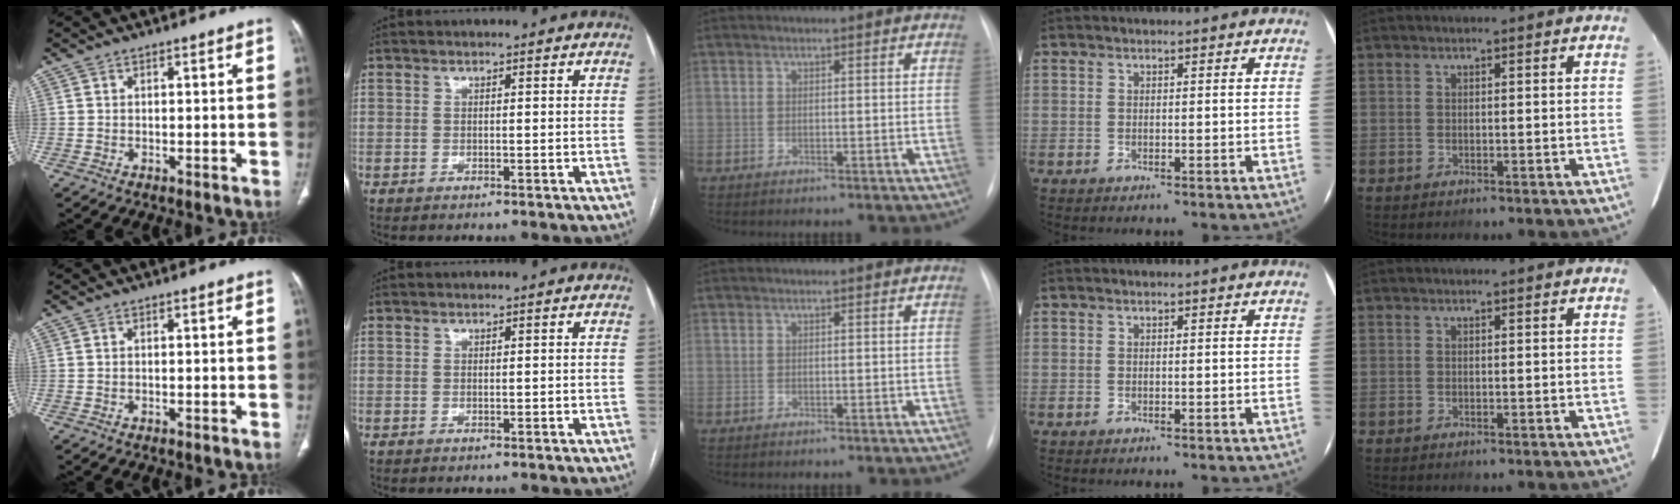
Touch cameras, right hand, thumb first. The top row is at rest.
{}